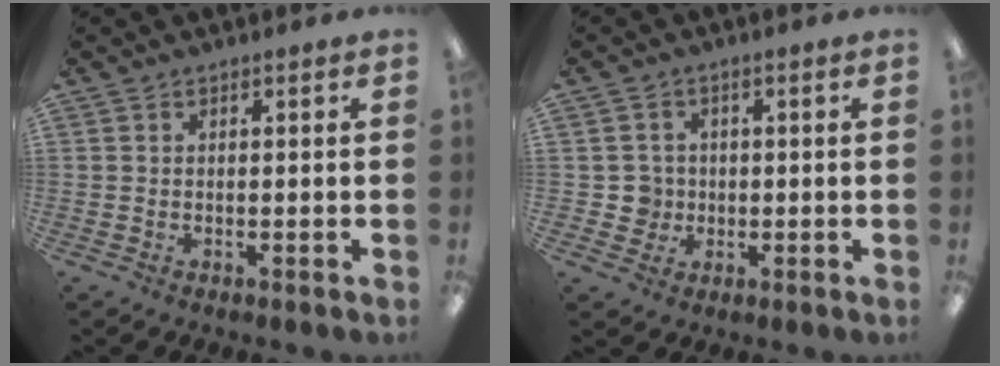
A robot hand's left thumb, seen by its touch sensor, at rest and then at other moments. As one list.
[{"total": 4.4, "force": [-0.3, 4.3, 0.5], "torque": [-0.009, 0.008, -0.004]}]